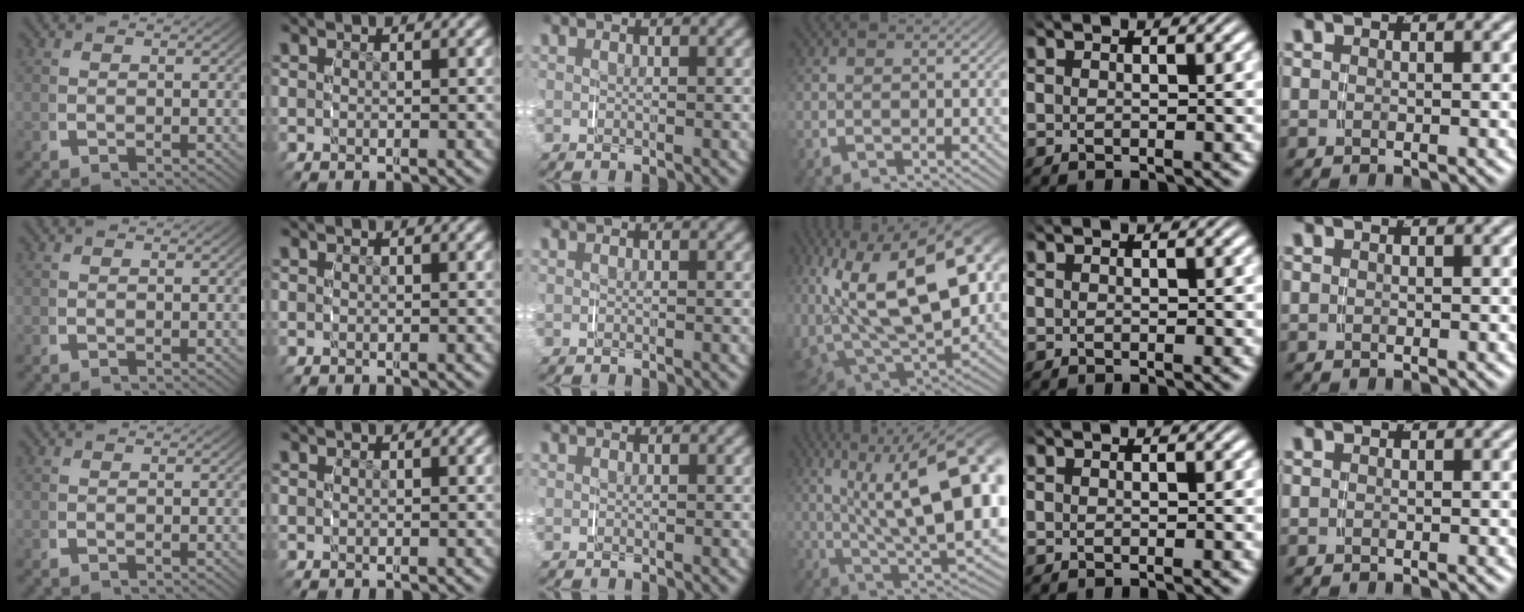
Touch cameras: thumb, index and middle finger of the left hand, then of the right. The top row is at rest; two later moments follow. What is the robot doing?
{"motion": "grasp_and_lifting", "object": "glasses case"}